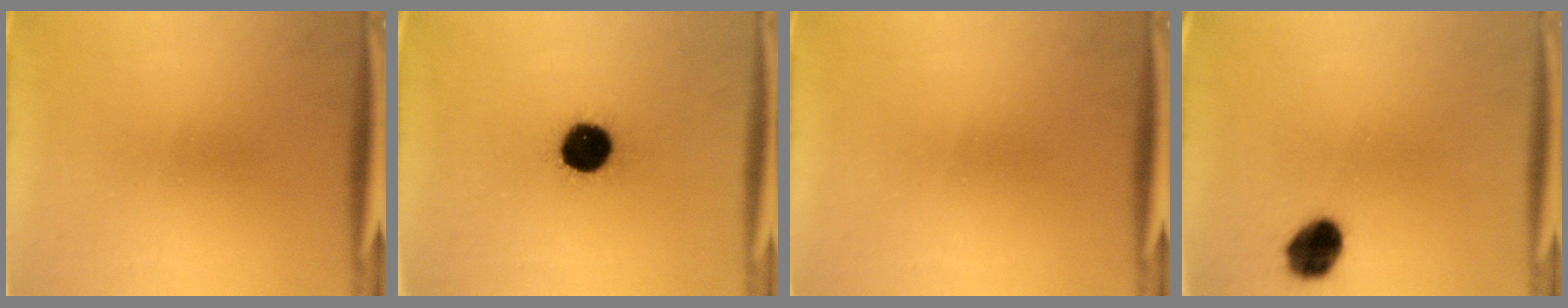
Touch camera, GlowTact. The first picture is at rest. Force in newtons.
{"total": 12.6}
{"total": 0.0}
{"total": 8.0}